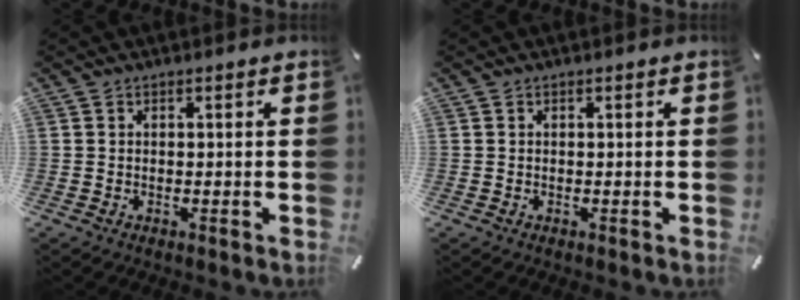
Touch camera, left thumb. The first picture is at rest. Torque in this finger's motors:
{"motor_torque": [-0.21, -0.16, 0.01, -0.02, 0.00]}